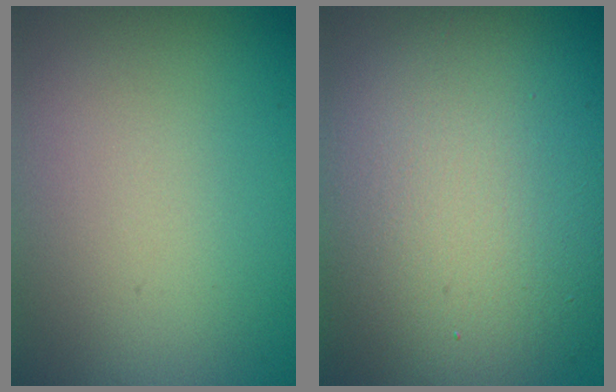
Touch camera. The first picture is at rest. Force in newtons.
{"total": 12.8, "press": 12.8, "slide": 0.7}